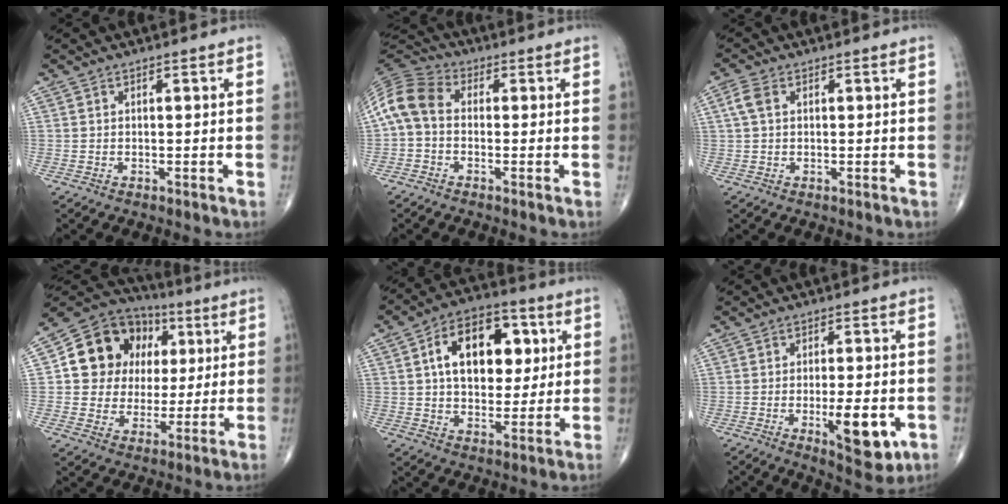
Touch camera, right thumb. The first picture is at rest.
{"total": 8.9, "force": [-0.3, 6.3, 6.3], "torque": [-0.121, 0.026, -0.025]}
{"total": 3.1, "force": [0.7, 2.0, 2.3], "torque": [-0.059, 0.011, 0.013]}
{"total": 18.1, "force": [4.3, 15.3, 8.6], "torque": [-0.099, 0.024, 0.078]}
{"total": 16.6, "force": [4.0, 10.5, 12.2], "torque": [-0.153, 0.005, 0.062]}
{"total": 10.1, "force": [-2.8, 3.6, 9.0], "torque": [-0.118, -0.011, -0.034]}